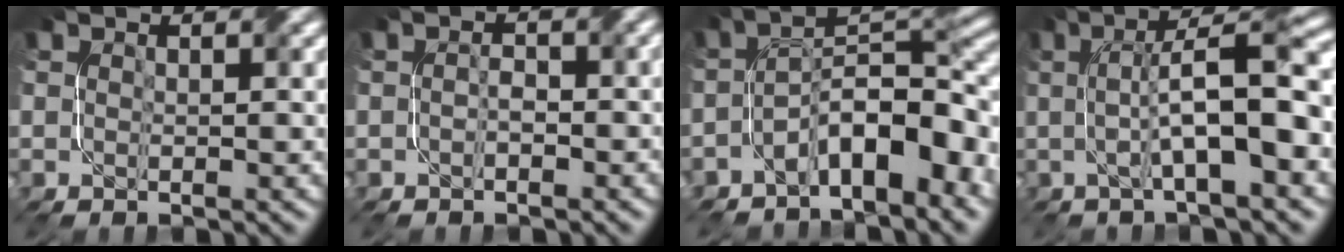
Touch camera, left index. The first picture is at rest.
{"total": 1.5, "force": [-0.7, 0.7, 1.1], "torque": [-0.021, 0.001, -0.012]}
{"total": 8.7, "force": [-4.1, 3.2, 7.0], "torque": [-0.092, 0.016, -0.080]}
{"total": 8.7, "force": [0.3, 2.0, 8.5], "torque": [-0.119, 0.016, 0.003]}